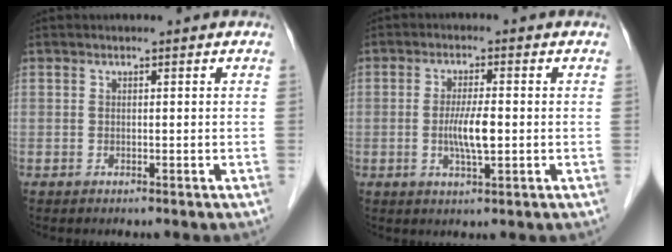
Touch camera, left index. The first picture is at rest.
{"total": 4.9, "force": [-0.6, 0.7, 4.8], "torque": [-0.098, -0.007, -0.010]}